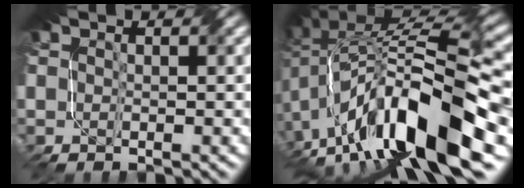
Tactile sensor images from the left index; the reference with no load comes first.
{"total": 15.9, "force": [-5.8, 6.5, 13.3], "torque": [-0.239, 0.015, -0.110]}